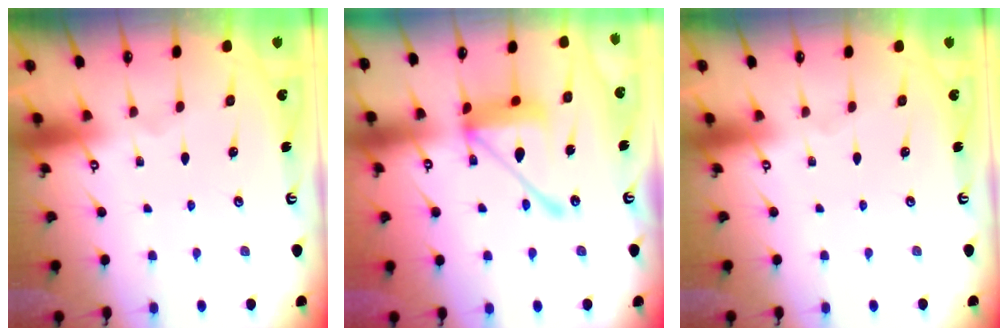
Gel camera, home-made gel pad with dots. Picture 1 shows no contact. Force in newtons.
{"total": 15.3, "press": 15.2, "slide": 1.4}
{"total": 0.0}